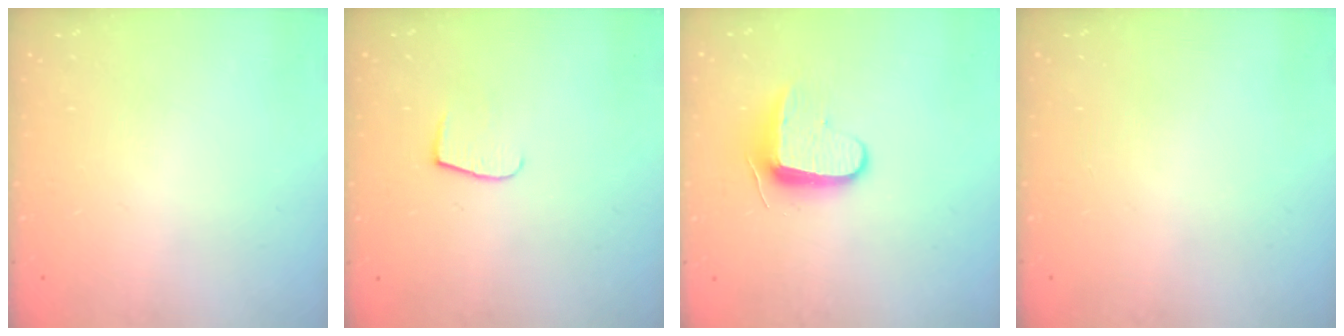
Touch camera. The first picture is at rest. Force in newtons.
{"total": 4.9, "press": 4.9, "slide": 0.5}
{"total": 8.7, "press": 8.6, "slide": 0.9}
{"total": 0.0}